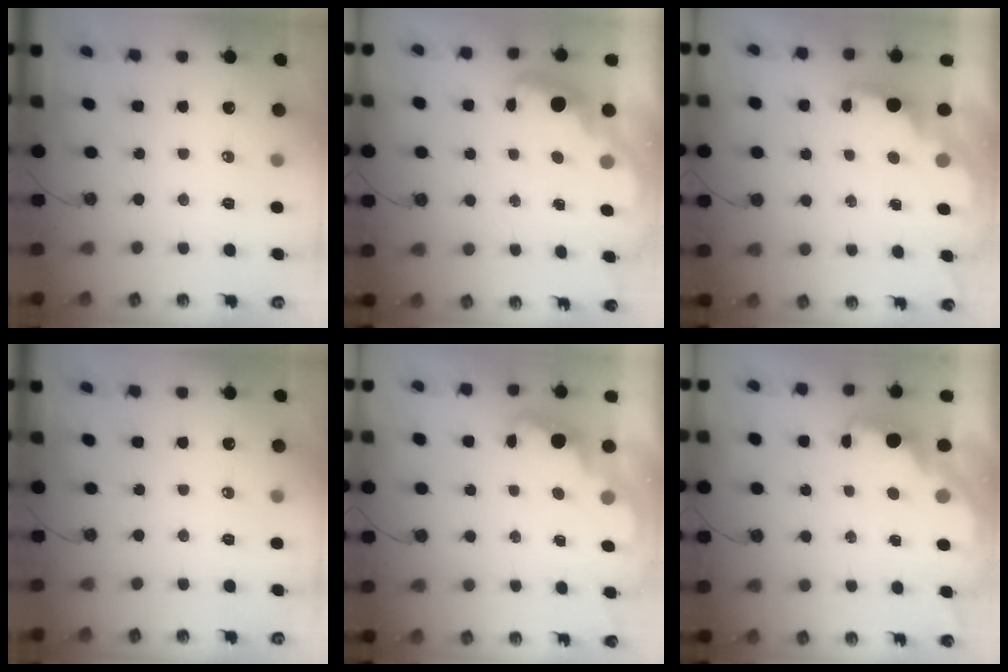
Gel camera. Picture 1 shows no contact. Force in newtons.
{"total": 2.8, "press": 2.7, "slide": 0.8}
{"total": 1.7, "press": 1.6, "slide": 0.6}
{"total": 0.0}
{"total": 2.1, "press": 2.1, "slide": 0.5}
{"total": 2.3, "press": 2.2, "slide": 0.9}